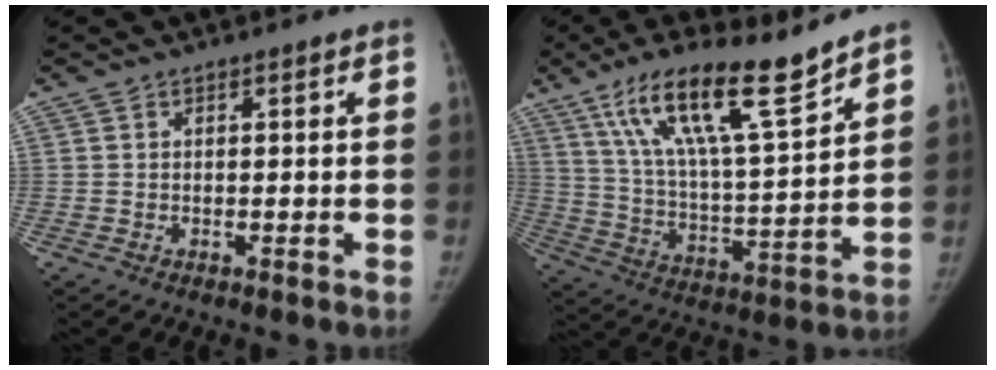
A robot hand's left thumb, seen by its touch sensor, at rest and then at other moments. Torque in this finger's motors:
{"motor_torque": [0.97, -0.37, 1.57, -1.18, 0.43]}